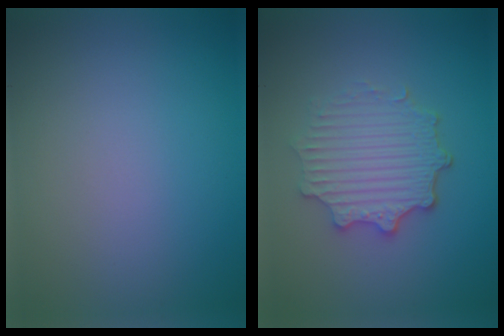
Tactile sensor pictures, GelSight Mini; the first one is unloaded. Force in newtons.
{"total": 4.5, "press": 3.7, "slide": 2.6}